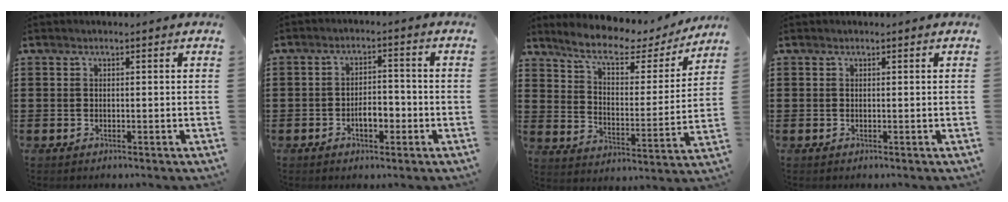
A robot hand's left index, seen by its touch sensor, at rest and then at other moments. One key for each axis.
{"total": 4.2, "fx": -1.7, "fy": 2.1, "fz": 3.2, "tx": -0.050, "ty": 0.005, "tz": -0.034}
{"total": 7.4, "fx": 5.9, "fy": 1.9, "fz": 4.1, "tx": -0.097, "ty": -0.031, "tz": 0.095}
{"total": 0.0}